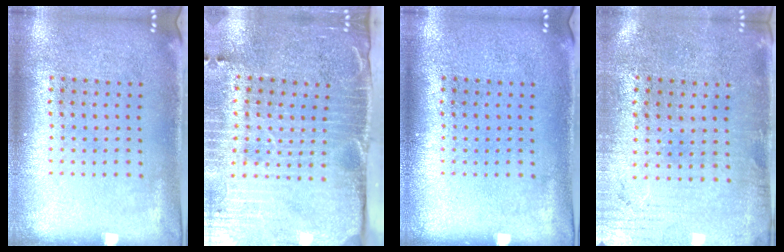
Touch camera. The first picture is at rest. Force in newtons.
{"total": 4.7, "press": 3.9, "slide": 2.6}
{"total": 0.0}
{"total": 0.5, "press": 0.2, "slide": 0.5}